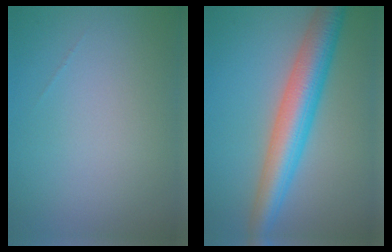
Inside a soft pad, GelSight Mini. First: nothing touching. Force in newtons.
{"total": 7.0, "press": 7.0, "slide": 0.1}